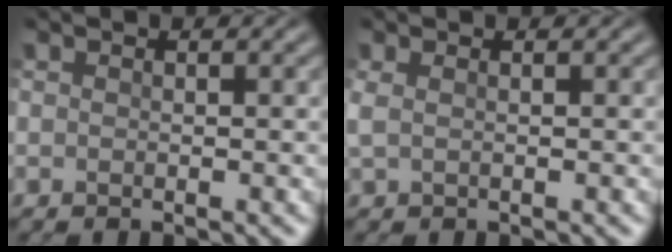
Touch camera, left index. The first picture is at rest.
{"total": 1.0, "force": [0.4, 0.4, 0.9], "torque": [-0.019, 0.004, 0.006]}